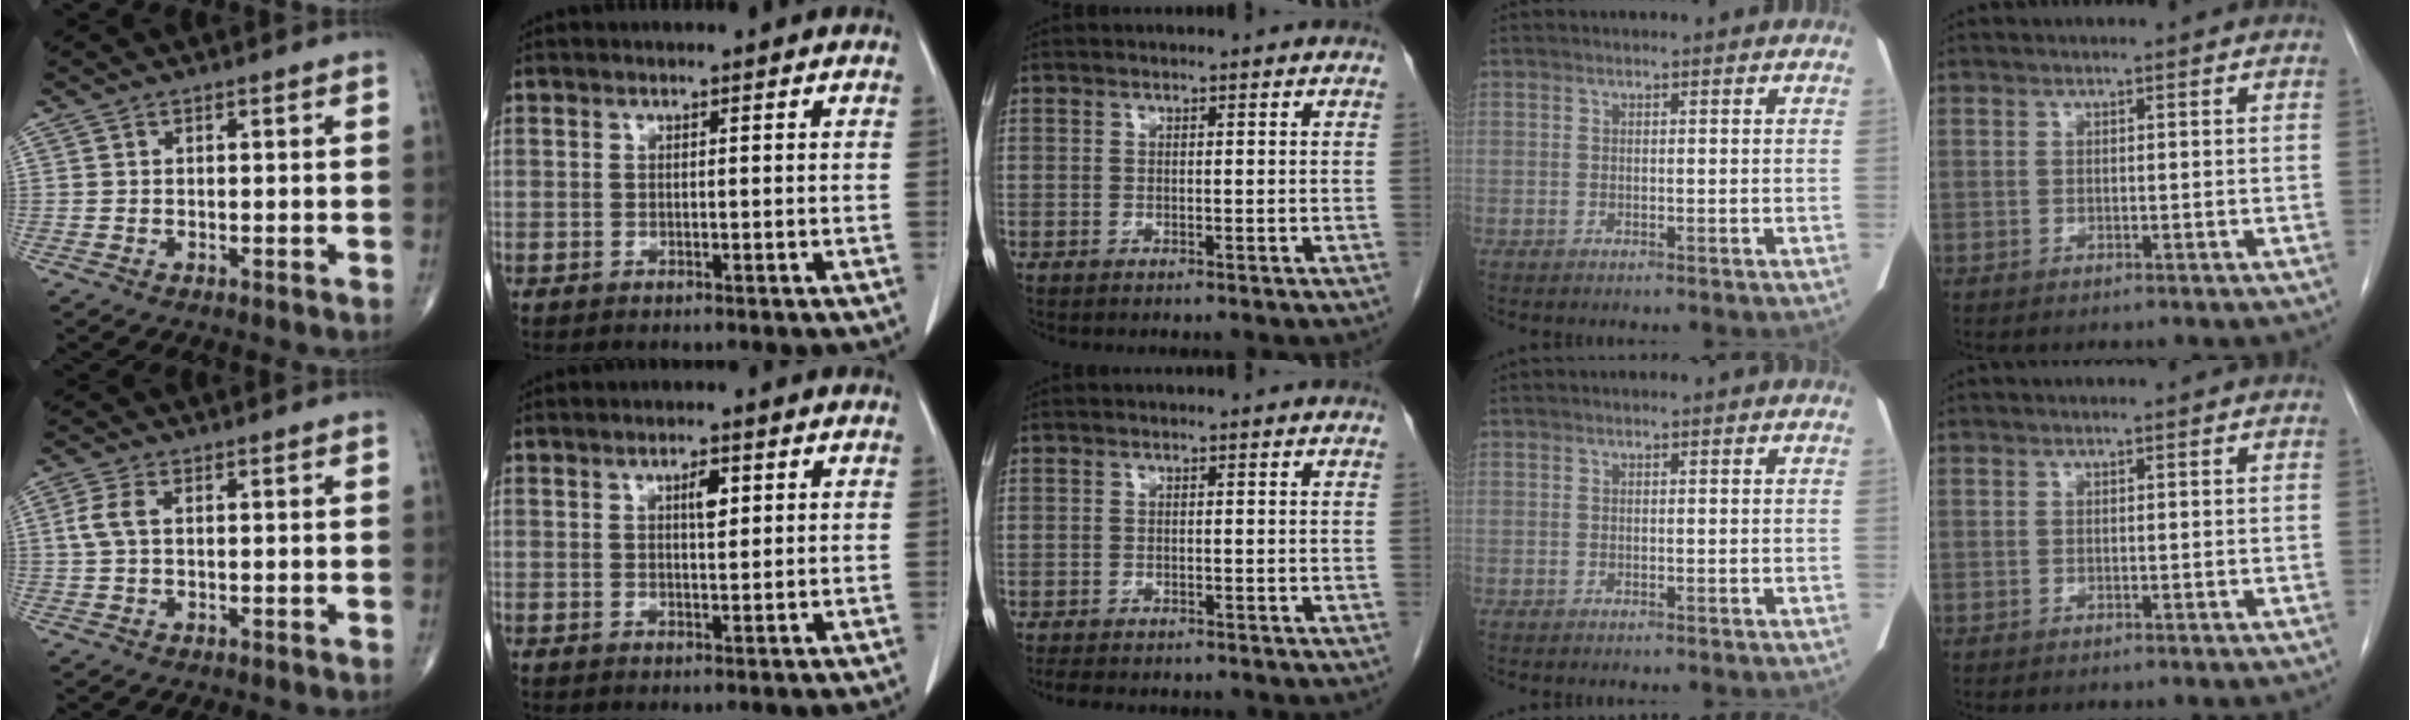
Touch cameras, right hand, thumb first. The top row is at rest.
{"thumb": {"total": 3.4, "force": [0.5, 1.8, 2.9], "torque": [-0.080, 0.011, 0.009]}, "index": {"total": 2.6, "force": [1.0, 0.9, 2.2], "torque": [-0.039, 0.000, 0.016]}, "middle": {"total": 5.9, "force": [-5.0, 1.7, 2.5], "torque": [-0.043, -0.011, -0.067]}}